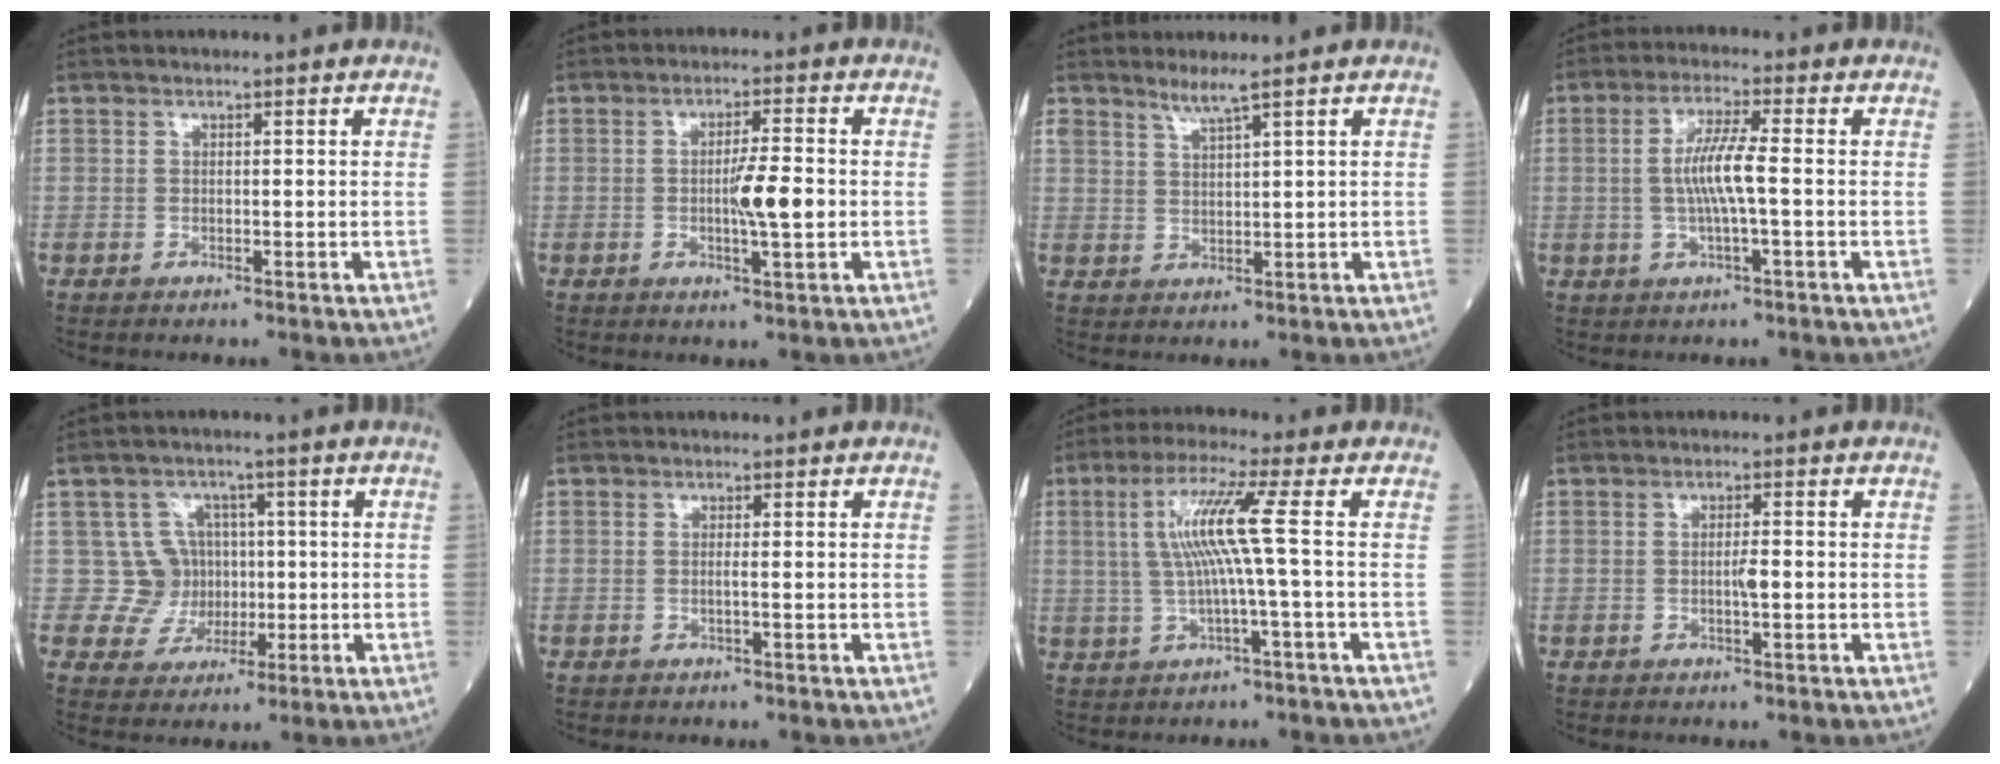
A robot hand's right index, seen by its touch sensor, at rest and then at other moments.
{"total": 5.6, "force": [-0.5, 0.4, 5.6], "torque": [-0.090, 0.000, -0.010]}
{"total": 2.8, "force": [2.3, -0.5, 1.4], "torque": [-0.031, -0.005, 0.049]}
{"total": 6.3, "force": [-0.2, 0.1, 6.3], "torque": [-0.127, 0.002, -0.006]}
{"total": 5.9, "force": [0.6, 5.9, -0.2], "torque": [0.018, 0.018, 0.014]}
{"total": 0.9, "force": [-0.1, -0.3, 0.8], "torque": [-0.017, -0.001, -0.004]}
{"total": 7.9, "force": [0.8, -1.3, 7.7], "torque": [-0.158, 0.012, 0.020]}
{"total": 2.0, "force": [-0.3, 0.1, 2.0], "torque": [-0.034, 0.002, -0.006]}